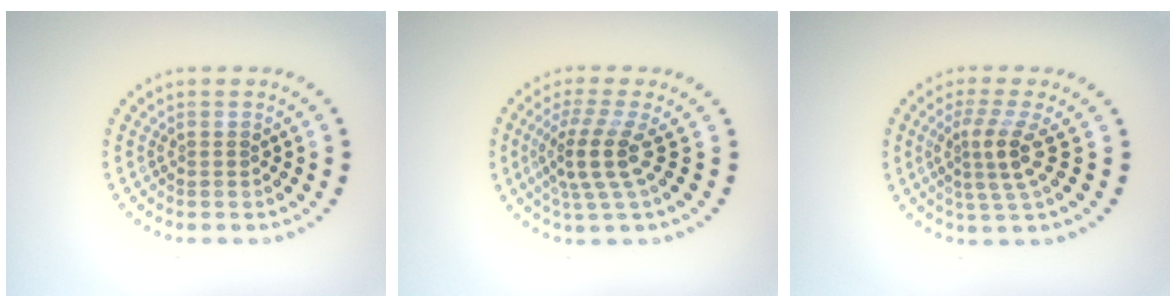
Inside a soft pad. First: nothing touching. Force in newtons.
{"total": 3.7, "press": 2.6, "slide": 2.6}
{"total": 3.2, "press": 2.4, "slide": 2.1}